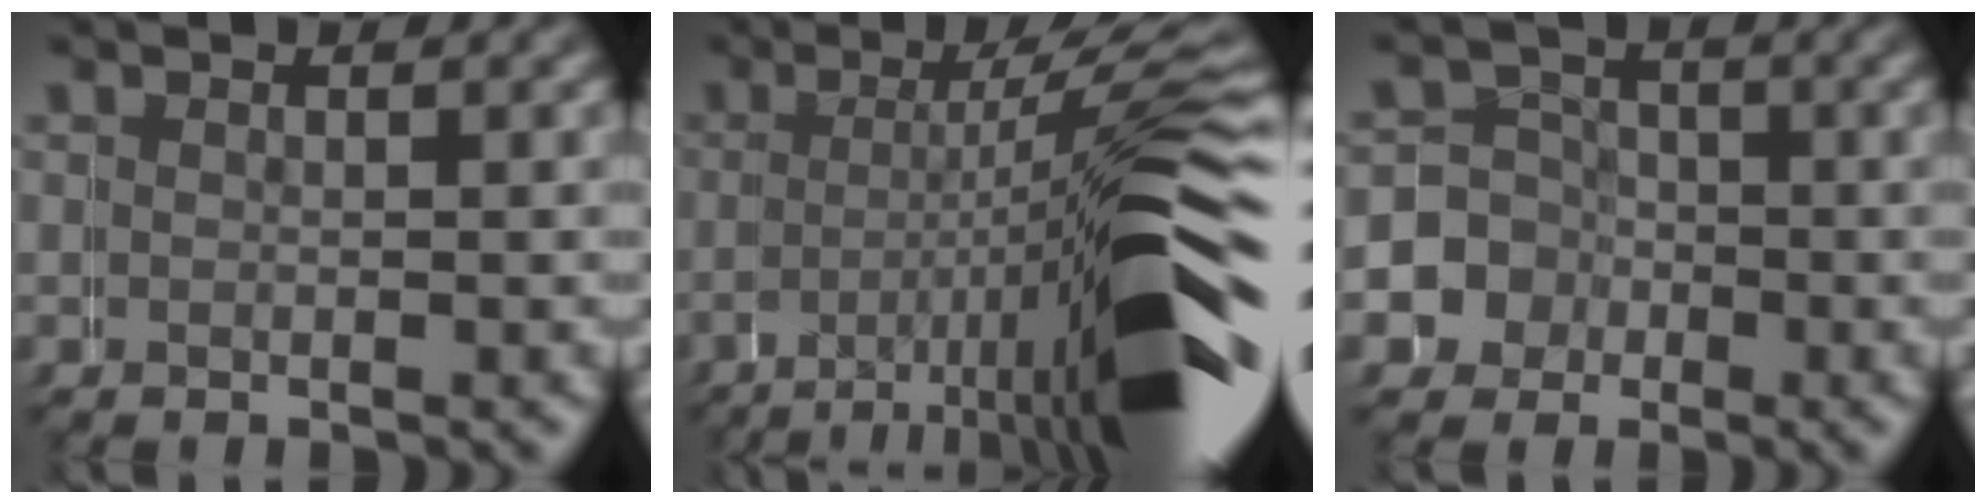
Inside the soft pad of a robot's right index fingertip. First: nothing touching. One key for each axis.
{"total": 13.7, "fx": -3.2, "fy": 3.3, "fz": 12.9, "tx": -0.185, "ty": -0.006, "tz": -0.039}
{"total": 9.1, "fx": -2.5, "fy": 8.6, "fz": 1.4, "tx": -0.059, "ty": -0.017, "tz": -0.054}